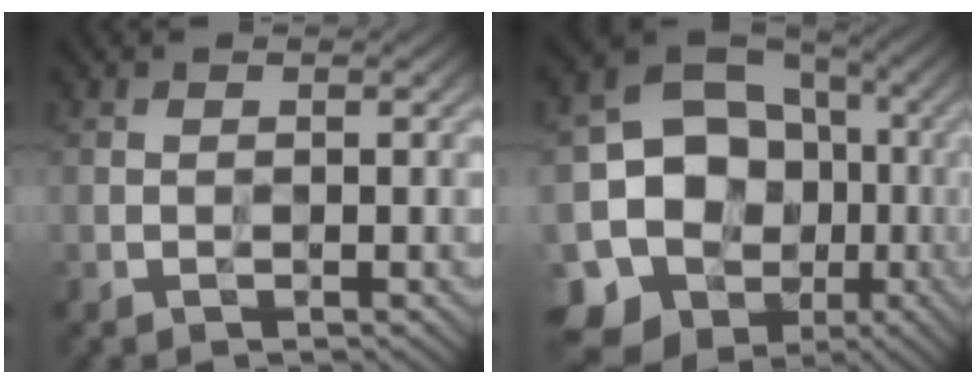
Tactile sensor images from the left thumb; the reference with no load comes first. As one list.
[{"total": 17.3, "force": [-5.1, 14.8, 7.5], "torque": [-0.169, -0.018, -0.091]}]